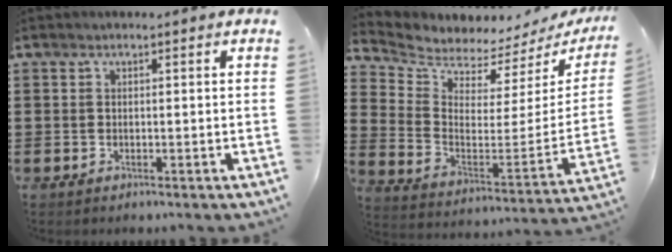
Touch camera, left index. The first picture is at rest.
{"total": 3.5, "force": [3.5, 0.5, -0.2], "torque": [-0.027, -0.049, 0.055]}